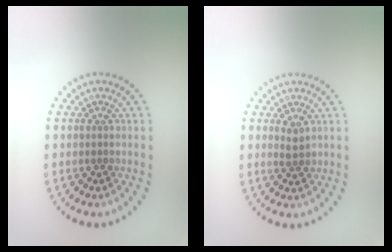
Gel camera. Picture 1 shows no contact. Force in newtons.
{"total": 1.1, "press": 1.0, "slide": 0.4}